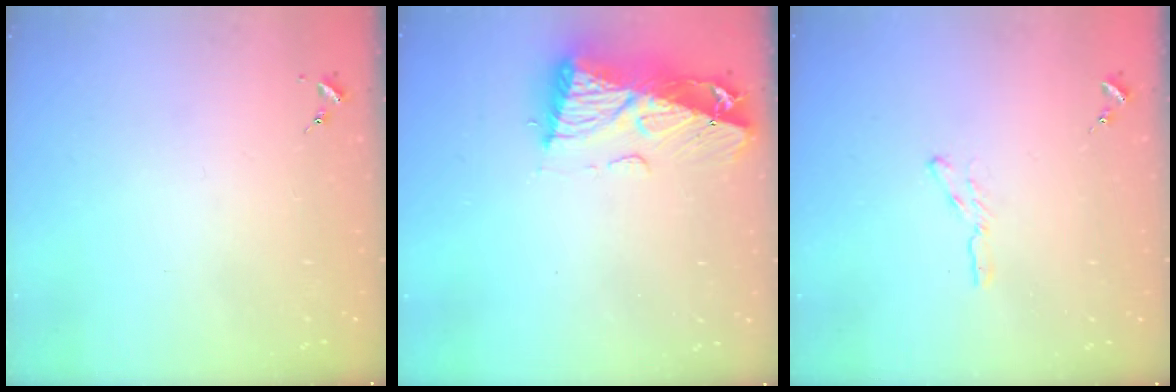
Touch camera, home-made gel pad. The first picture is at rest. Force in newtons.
{"total": 12.8, "press": 12.8, "slide": 1.2}
{"total": 3.9, "press": 3.9, "slide": 0.4}